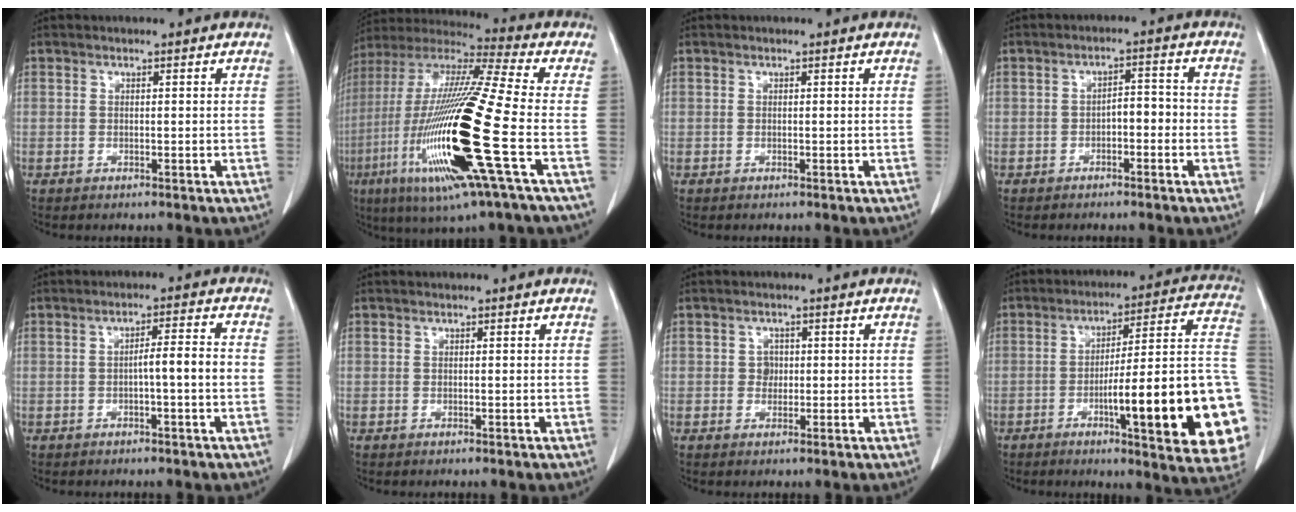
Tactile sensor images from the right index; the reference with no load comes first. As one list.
[{"total": 25.3, "force": [-6.5, 1.2, 24.4], "torque": [-0.505, -0.038, -0.130]}, {"total": 0.0}, {"total": 3.3, "force": [-1.2, 1.4, 2.7], "torque": [-0.038, 0.017, -0.019]}, {"total": 4.0, "force": [-0.9, -0.1, 3.9], "torque": [-0.060, 0.010, -0.014]}, {"total": 0.0}, {"total": 1.8, "force": [0.1, 1.6, 0.8], "torque": [-0.008, 0.003, 0.001]}, {"total": 24.8, "force": [-6.1, 2.5, 23.9], "torque": [-0.217, 0.010, -0.078]}]